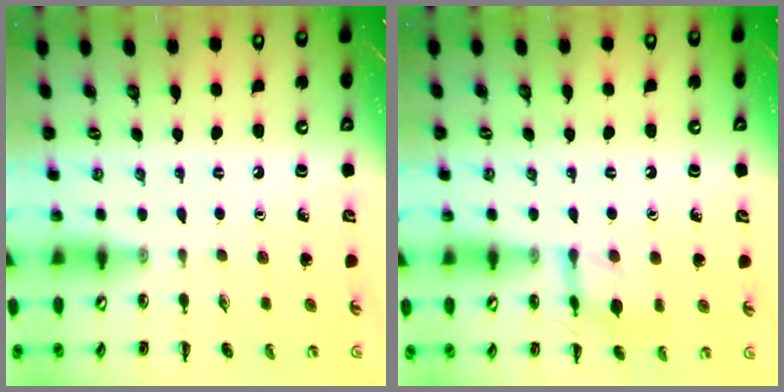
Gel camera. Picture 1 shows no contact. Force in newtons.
{"total": 9.1, "press": 9.1, "slide": 0.5}